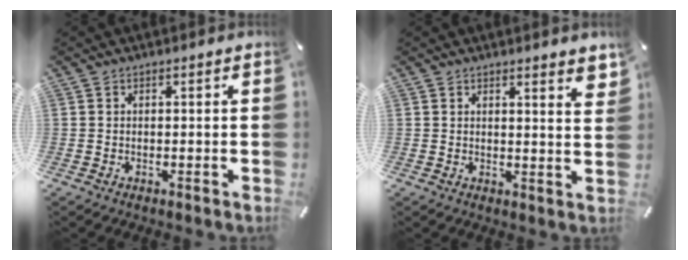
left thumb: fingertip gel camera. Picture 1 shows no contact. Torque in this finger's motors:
{"motor_torque": [0.12, -0.06, -0.04, -0.04, 0.08]}